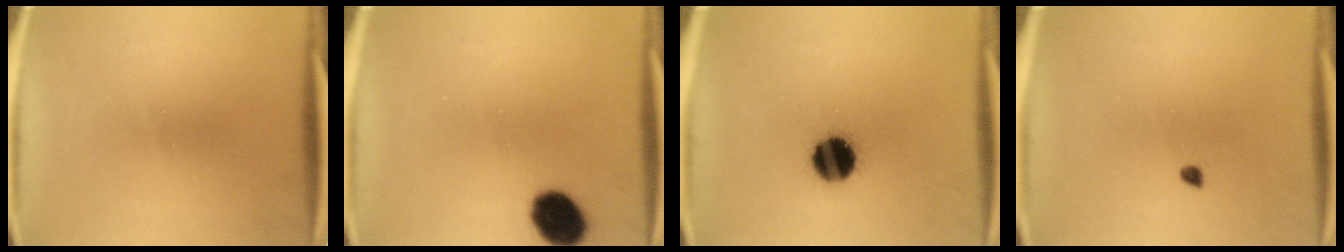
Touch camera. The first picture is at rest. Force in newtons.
{"total": 10.1}
{"total": 11.5}
{"total": 1.0}